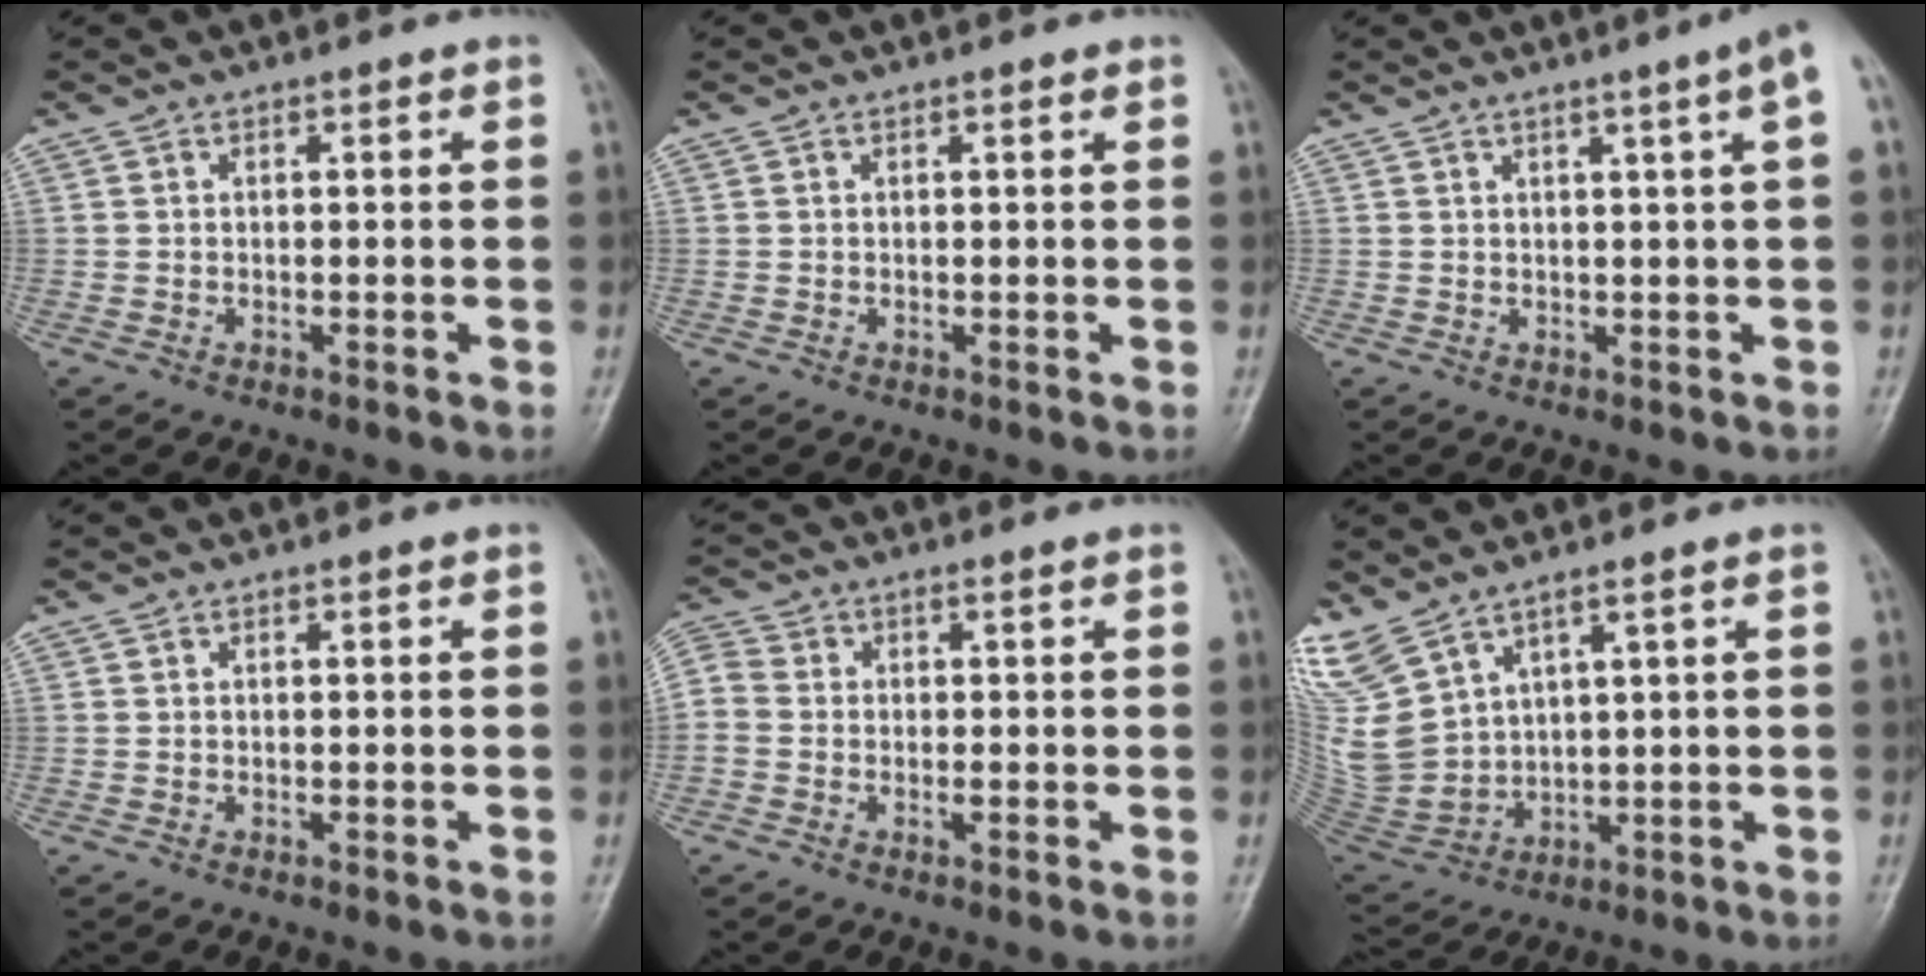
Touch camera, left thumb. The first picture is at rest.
{"total": 0.6, "force": [0.4, 0.1, 0.4], "torque": [-0.006, -0.001, 0.005]}
{"total": 5.1, "force": [2.0, -0.6, 4.6], "torque": [-0.063, -0.002, 0.028]}
{"total": 0.0}
{"total": 5.5, "force": [-0.5, 4.1, 3.6], "torque": [-0.077, 0.014, -0.022]}
{"total": 12.8, "force": [7.9, 6.5, 7.7], "torque": [-0.174, -0.037, 0.185]}